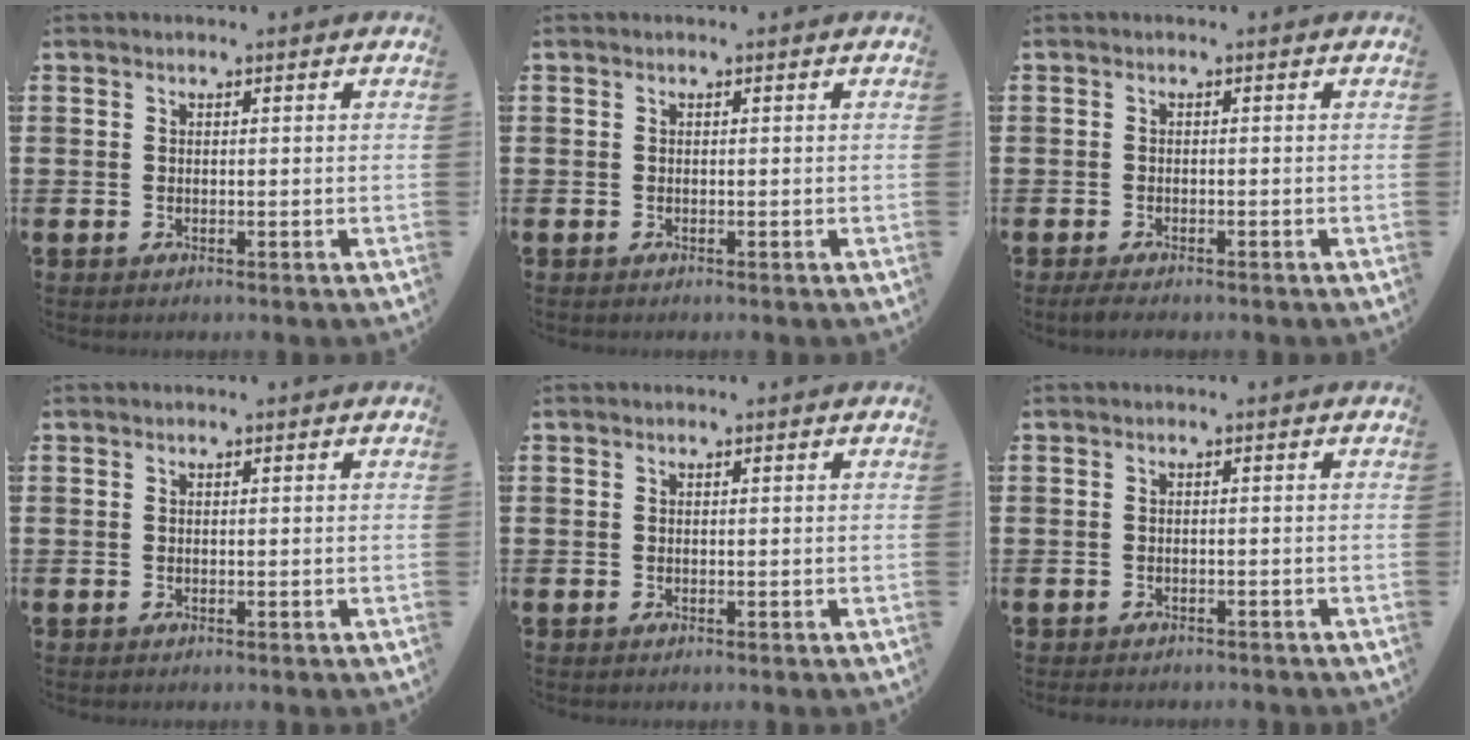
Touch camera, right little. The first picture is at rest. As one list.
[{"total": 0.0}, {"total": 1.0, "force": [-0.7, 0.3, 0.7], "torque": [-0.015, -0.002, -0.015]}, {"total": 0.0}, {"total": 0.0}, {"total": 0.7, "force": [-0.7, 0.0, 0.0], "torque": [-0.003, -0.004, -0.014]}]